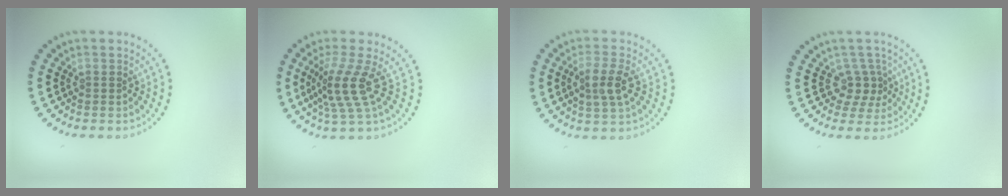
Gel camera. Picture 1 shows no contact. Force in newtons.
{"total": 3.9, "press": 2.7, "slide": 2.7}
{"total": 2.8, "press": 2.6, "slide": 1.1}
{"total": 2.4, "press": 1.6, "slide": 1.8}